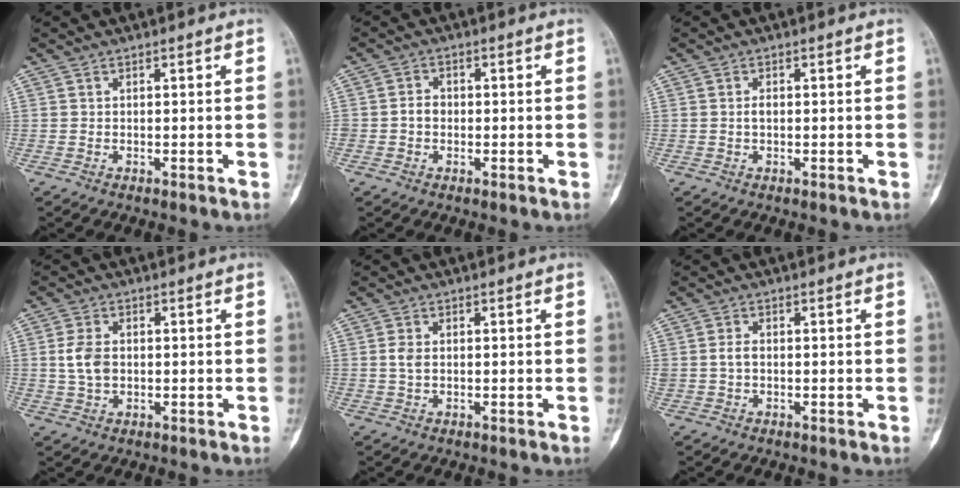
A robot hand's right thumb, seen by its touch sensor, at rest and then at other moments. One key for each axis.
{"total": 2.4, "fx": -0.4, "fy": 2.0, "fz": 1.2, "tx": -0.010, "ty": 0.009, "tz": -0.012}
{"total": 1.0, "fx": 0.0, "fy": 0.6, "fz": 0.9, "tx": -0.015, "ty": 0.002, "tz": -0.002}
{"total": 4.8, "fx": 0.2, "fy": 3.2, "fz": 3.6, "tx": -0.070, "ty": 0.004, "tz": 0.004}
{"total": 2.0, "fx": 0.1, "fy": 1.3, "fz": 1.5, "tx": -0.032, "ty": 0.000, "tz": 0.000}
{"total": 1.8, "fx": -0.1, "fy": 1.2, "fz": 1.3, "tx": -0.024, "ty": 0.002, "tz": -0.005}